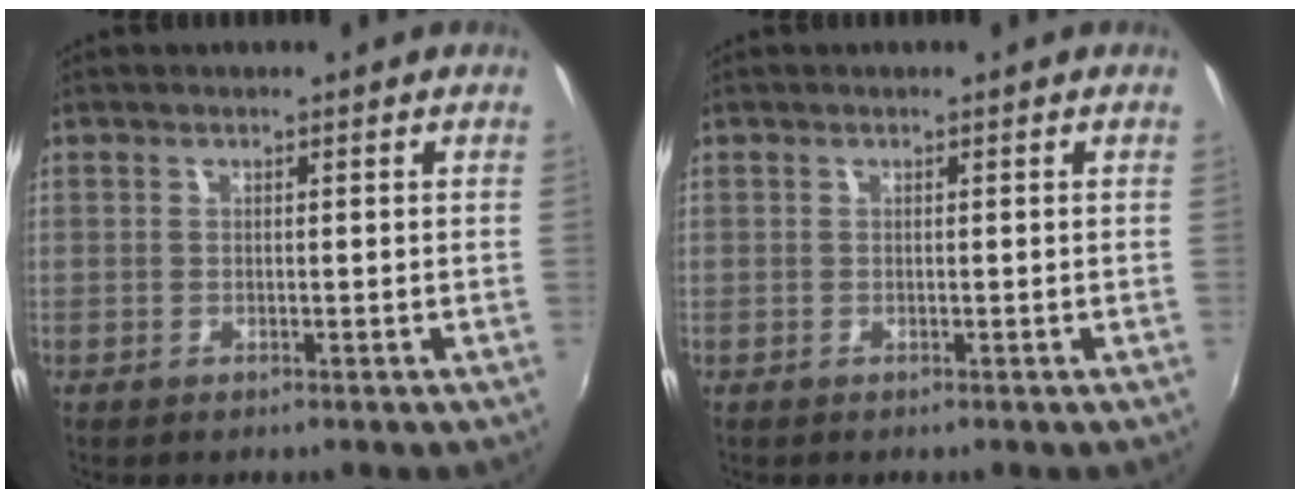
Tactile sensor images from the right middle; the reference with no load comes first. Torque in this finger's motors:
{"motor_torque": [-0.53, 0.08, -0.32, -0.09]}